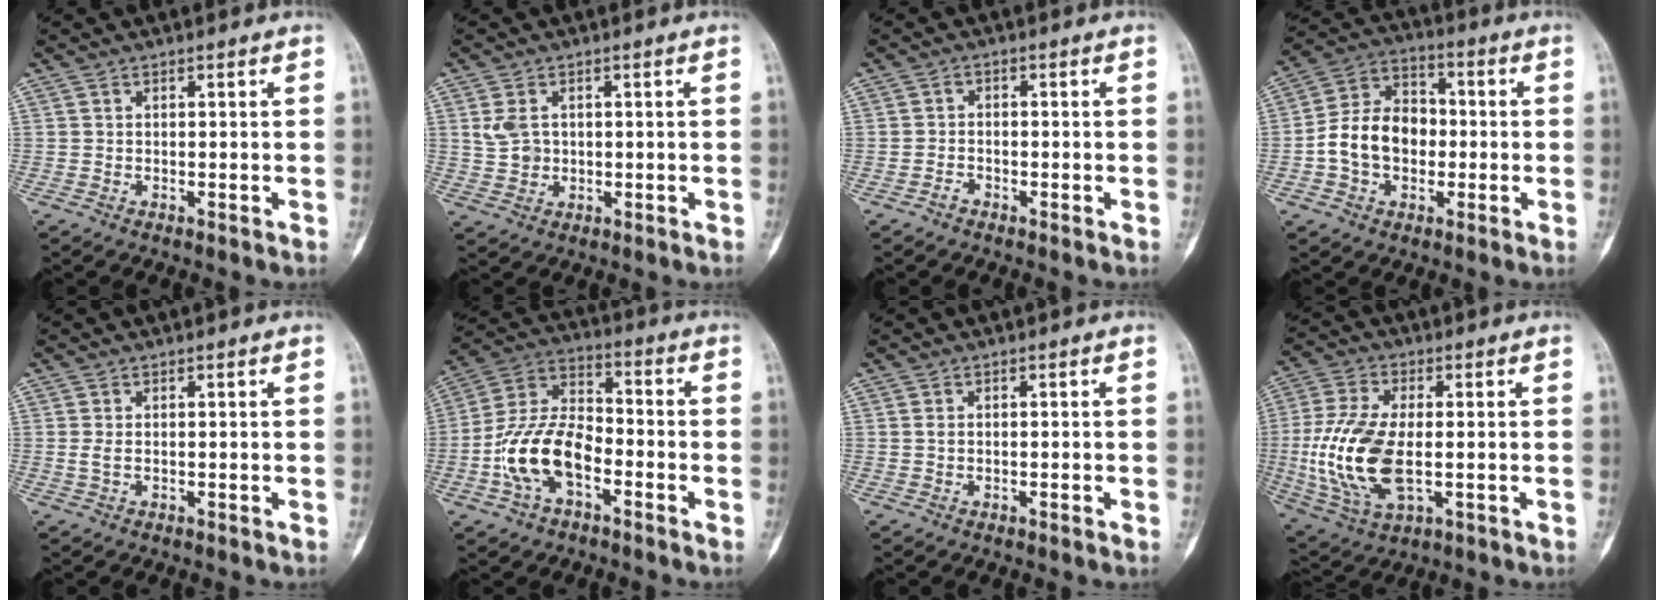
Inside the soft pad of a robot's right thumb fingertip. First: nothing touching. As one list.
[{"total": 4.0, "force": [0.8, 3.1, 2.4], "torque": [-0.040, 0.001, 0.021]}, {"total": 1.7, "force": [-1.2, 1.1, 0.3], "torque": [0.002, 0.009, -0.027]}, {"total": 13.3, "force": [-1.5, 10.0, 8.6], "torque": [-0.123, 0.039, -0.033]}, {"total": 1.1, "force": [0.0, 0.5, 1.0], "torque": [-0.029, 0.000, 0.006]}, {"total": 14.2, "force": [-4.7, 8.1, 10.7], "torque": [-0.198, 0.041, -0.092]}, {"total": 0.7, "force": [-0.1, 0.4, 0.6], "torque": [-0.006, 0.000, -0.001]}, {"total": 16.4, "force": [-1.7, 8.3, 14.1], "torque": [-0.308, -0.006, -0.024]}]